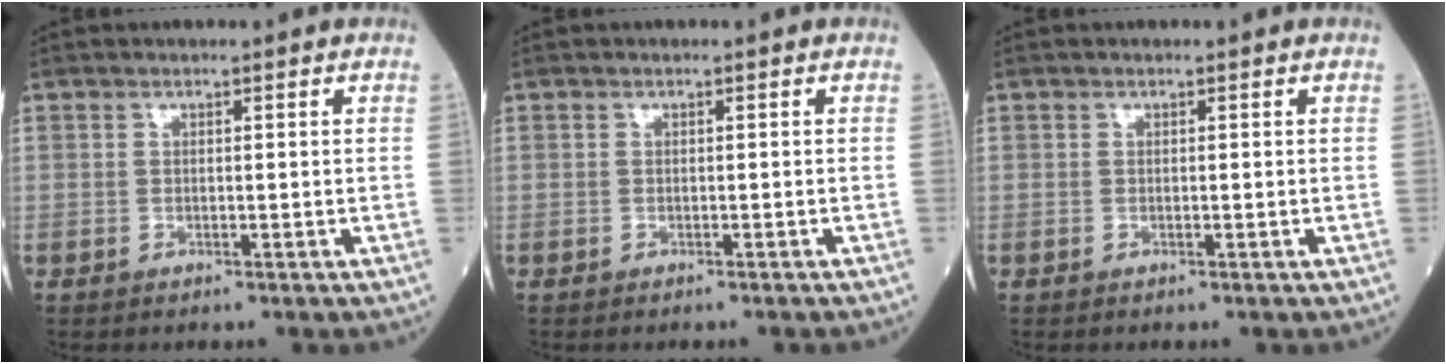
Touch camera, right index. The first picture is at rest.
{"total": 0.7, "force": [-0.6, 0.0, 0.2], "torque": [-0.001, 0.000, -0.012]}
{"total": 0.0}